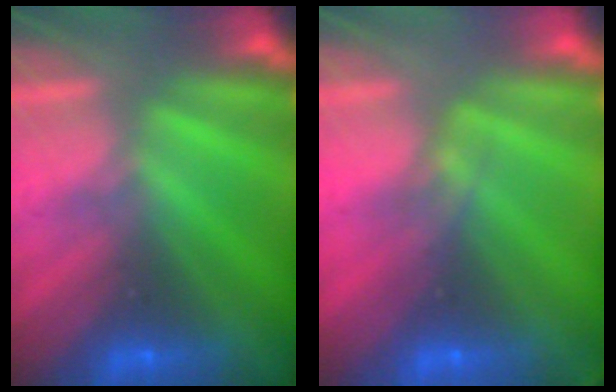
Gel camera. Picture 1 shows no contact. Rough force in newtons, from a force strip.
{"total": 2.8}